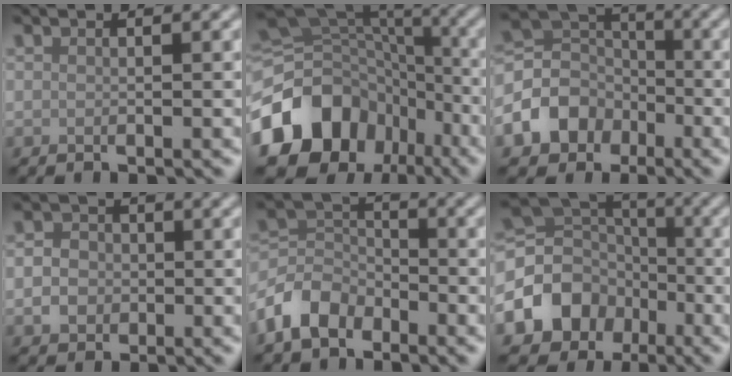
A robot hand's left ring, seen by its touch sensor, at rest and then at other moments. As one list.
[{"total": 13.9, "force": [-6.0, 11.0, 6.1], "torque": [-0.151, -0.005, -0.107]}, {"total": 6.4, "force": [-3.1, 5.0, 2.5], "torque": [-0.051, 0.003, -0.072]}, {"total": 2.4, "force": [-0.5, 2.1, 1.1], "torque": [-0.016, 0.001, -0.013]}, {"total": 4.6, "force": [-3.1, 2.9, 1.8], "torque": [-0.040, 0.004, -0.074]}, {"total": 9.4, "force": [-4.1, 7.6, 3.7], "torque": [-0.089, -0.003, -0.086]}]